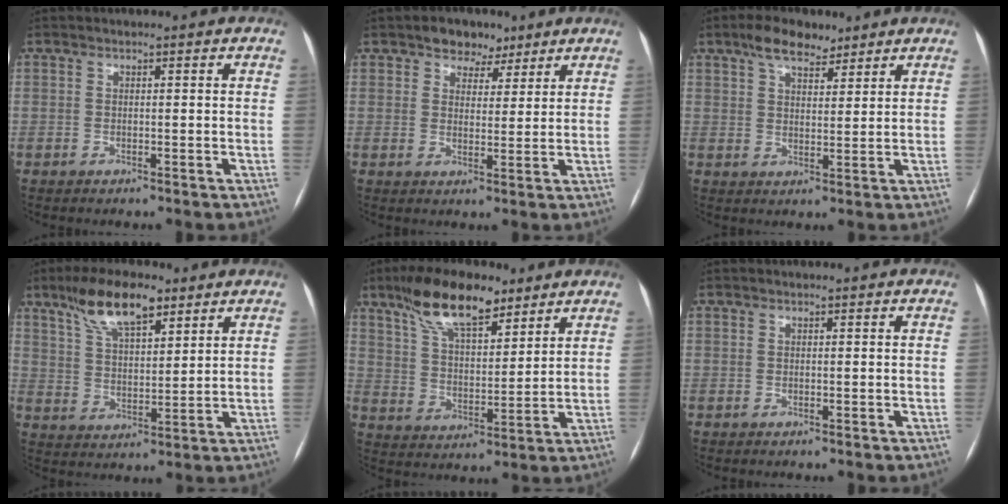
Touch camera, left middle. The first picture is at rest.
{"total": 5.3, "force": [3.7, 3.4, 1.7], "torque": [-0.015, 0.009, 0.056]}
{"total": 6.6, "force": [4.9, 2.9, 3.5], "torque": [-0.060, 0.015, 0.084]}
{"total": 11.0, "force": [7.5, 3.6, 7.3], "torque": [-0.137, 0.016, 0.139]}
{"total": 13.2, "force": [9.4, 4.5, 8.2], "torque": [-0.150, 0.018, 0.169]}
{"total": 0.0}